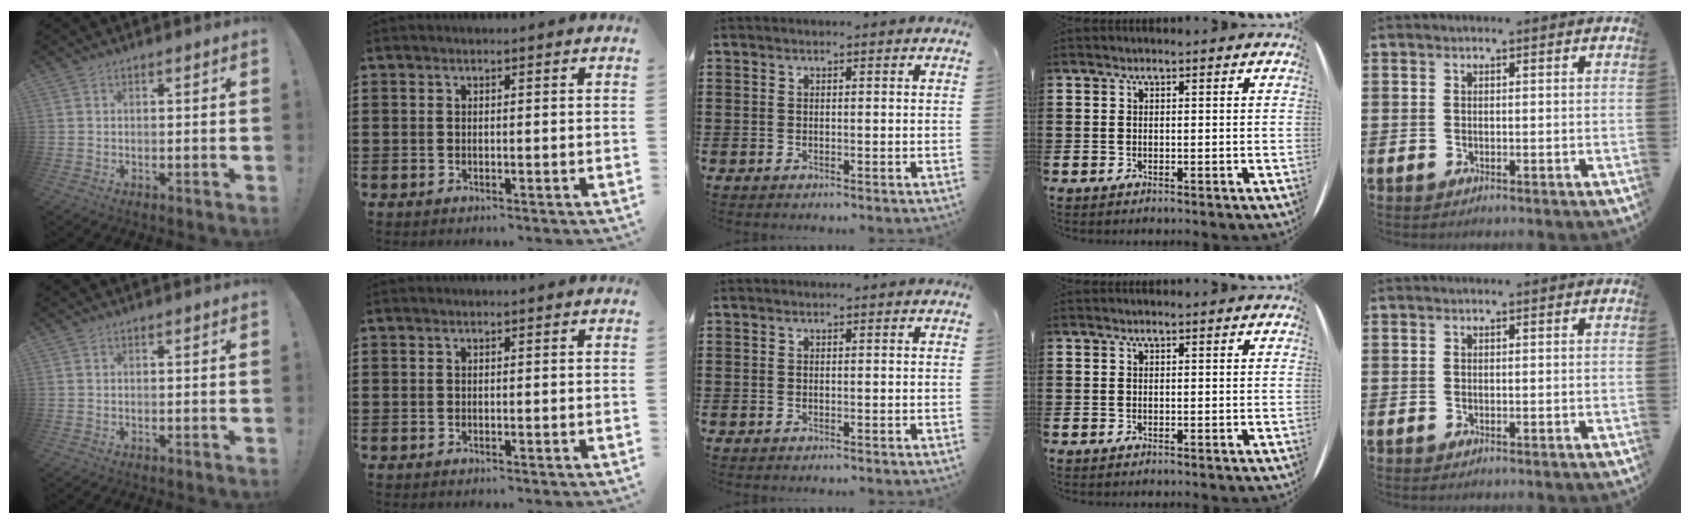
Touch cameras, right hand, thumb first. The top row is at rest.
{}